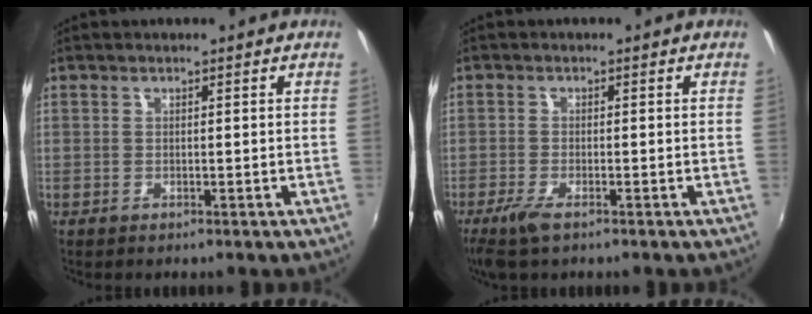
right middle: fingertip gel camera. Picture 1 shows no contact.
{"total": 4.1, "force": [-2.7, 1.0, 2.9], "torque": [-0.072, -0.014, -0.054]}